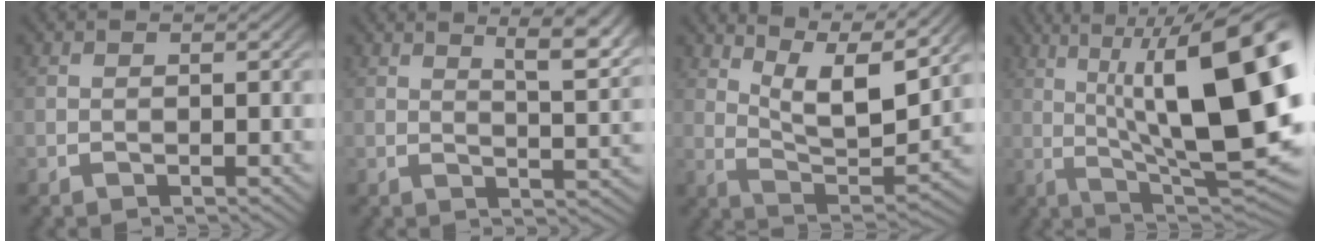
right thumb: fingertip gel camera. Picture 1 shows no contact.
{"total": 5.7, "force": [2.9, 2.0, 4.5], "torque": [-0.058, -0.001, 0.046]}
{"total": 9.4, "force": [4.2, 4.5, 7.1], "torque": [-0.121, -0.016, 0.070]}
{"total": 15.9, "force": [1.3, 7.1, 14.2], "torque": [-0.197, -0.033, 0.040]}